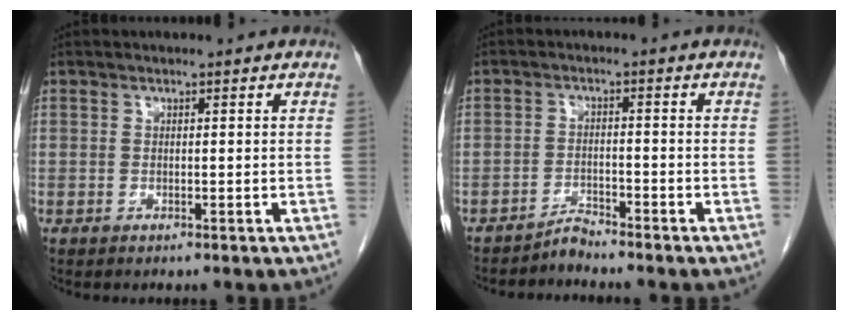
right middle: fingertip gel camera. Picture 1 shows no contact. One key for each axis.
{"total": 2.2, "fx": -2.2, "fy": -0.2, "fz": -0.1, "tx": 0.008, "ty": -0.009, "tz": -0.041}